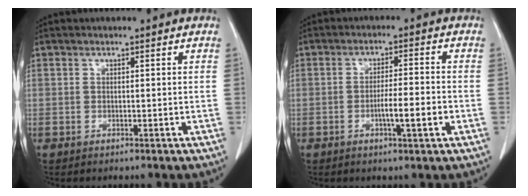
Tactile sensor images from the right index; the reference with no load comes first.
{"total": 5.4, "force": [-1.6, 0.3, 5.2], "torque": [-0.084, -0.004, -0.026]}